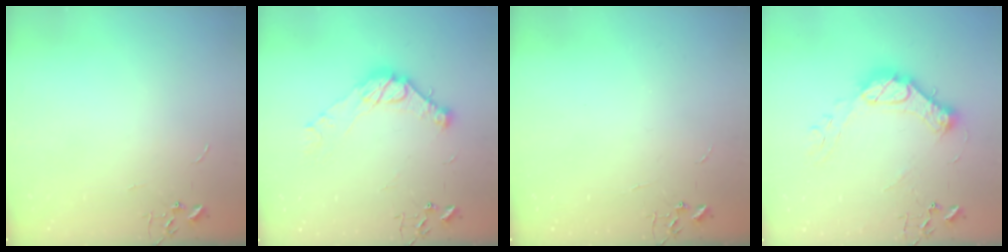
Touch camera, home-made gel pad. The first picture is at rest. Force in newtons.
{"total": 13.0, "press": 13.0, "slide": 0.8}
{"total": 0.0}
{"total": 15.7, "press": 15.6, "slide": 1.5}